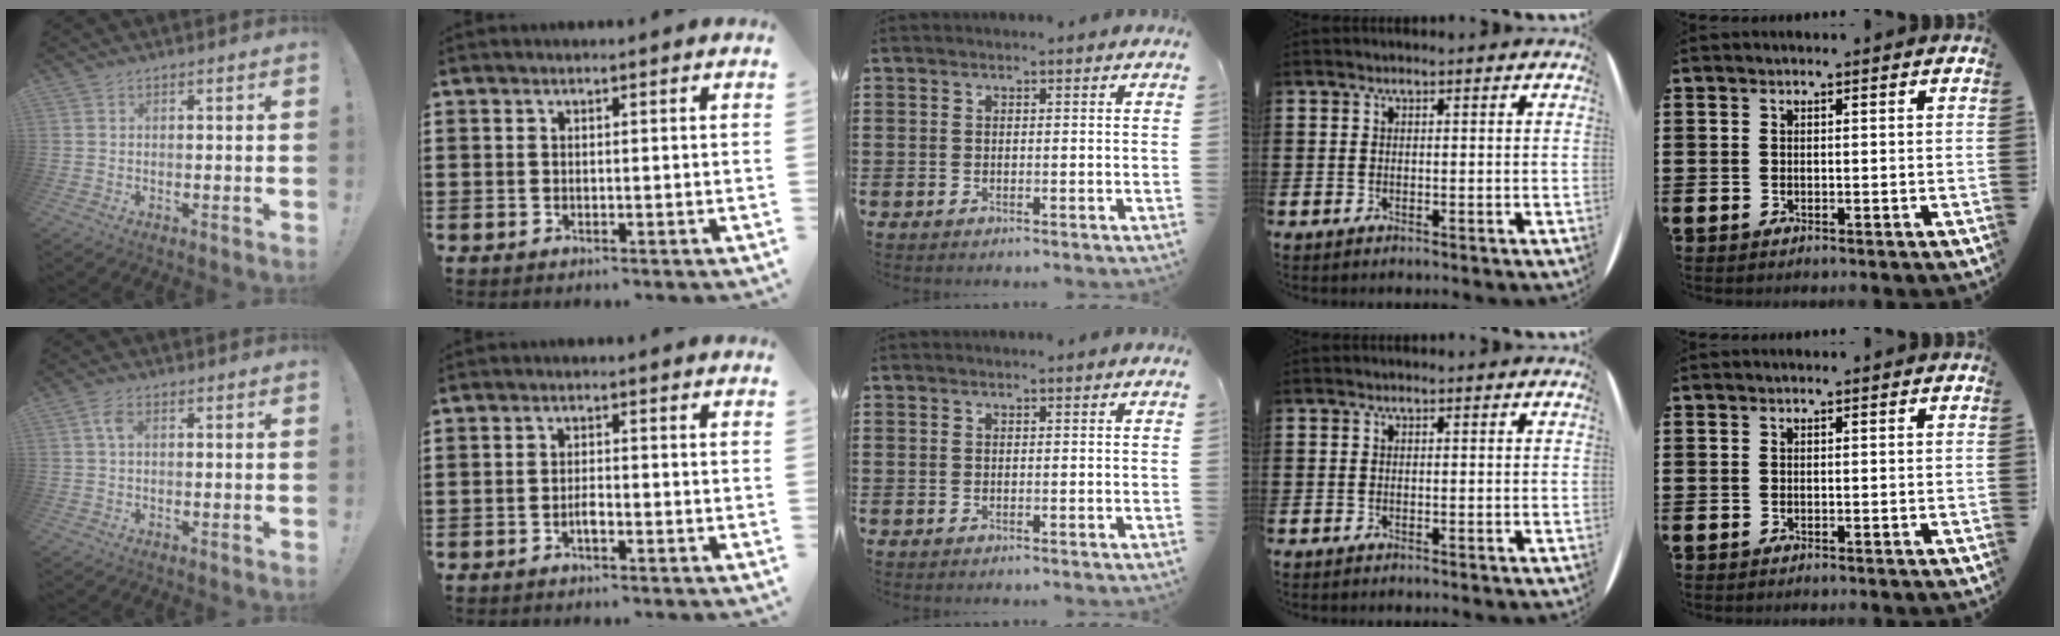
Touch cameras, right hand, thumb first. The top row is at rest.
{"thumb": {"total": 3.3, "force": [0.6, 1.8, 2.7], "torque": [-0.055, 0.009, 0.011]}, "index": {"total": 1.7, "force": [-0.9, 0.6, 1.4], "torque": [-0.028, 0.001, -0.016]}}